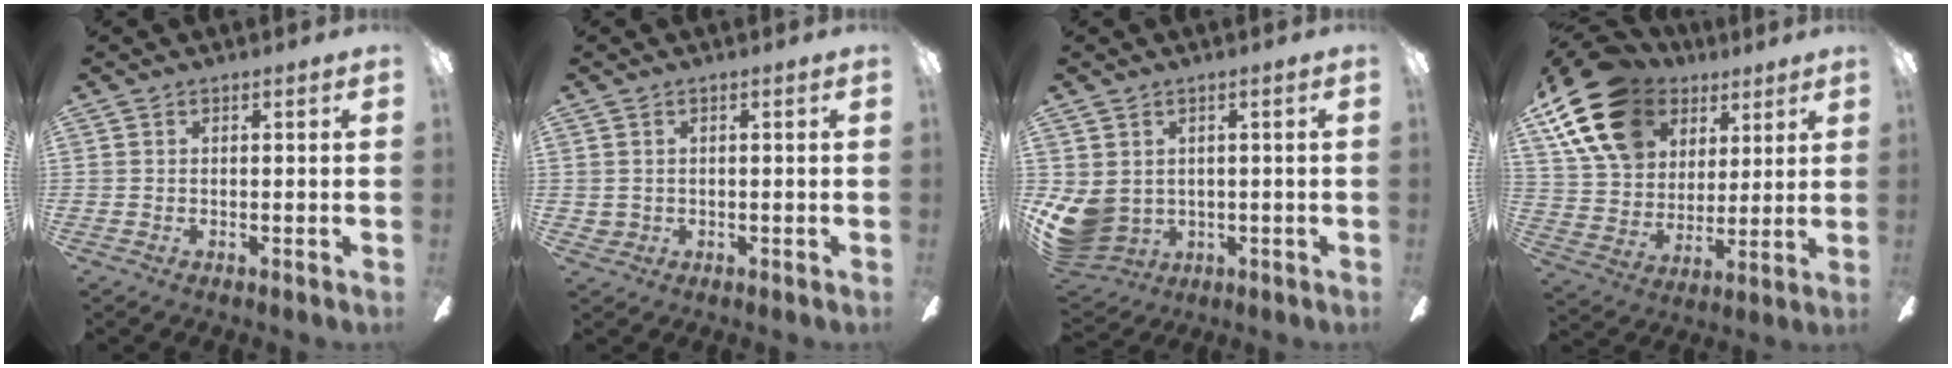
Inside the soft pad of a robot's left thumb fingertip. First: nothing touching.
{"total": 1.8, "force": [1.0, 1.5, 0.5], "torque": [-0.011, 0.002, 0.018]}
{"total": 7.8, "force": [0.3, 6.9, 3.8], "torque": [-0.103, -0.007, 0.009]}
{"total": 20.4, "force": [10.6, 14.0, 10.3], "torque": [-0.201, -0.036, 0.201]}